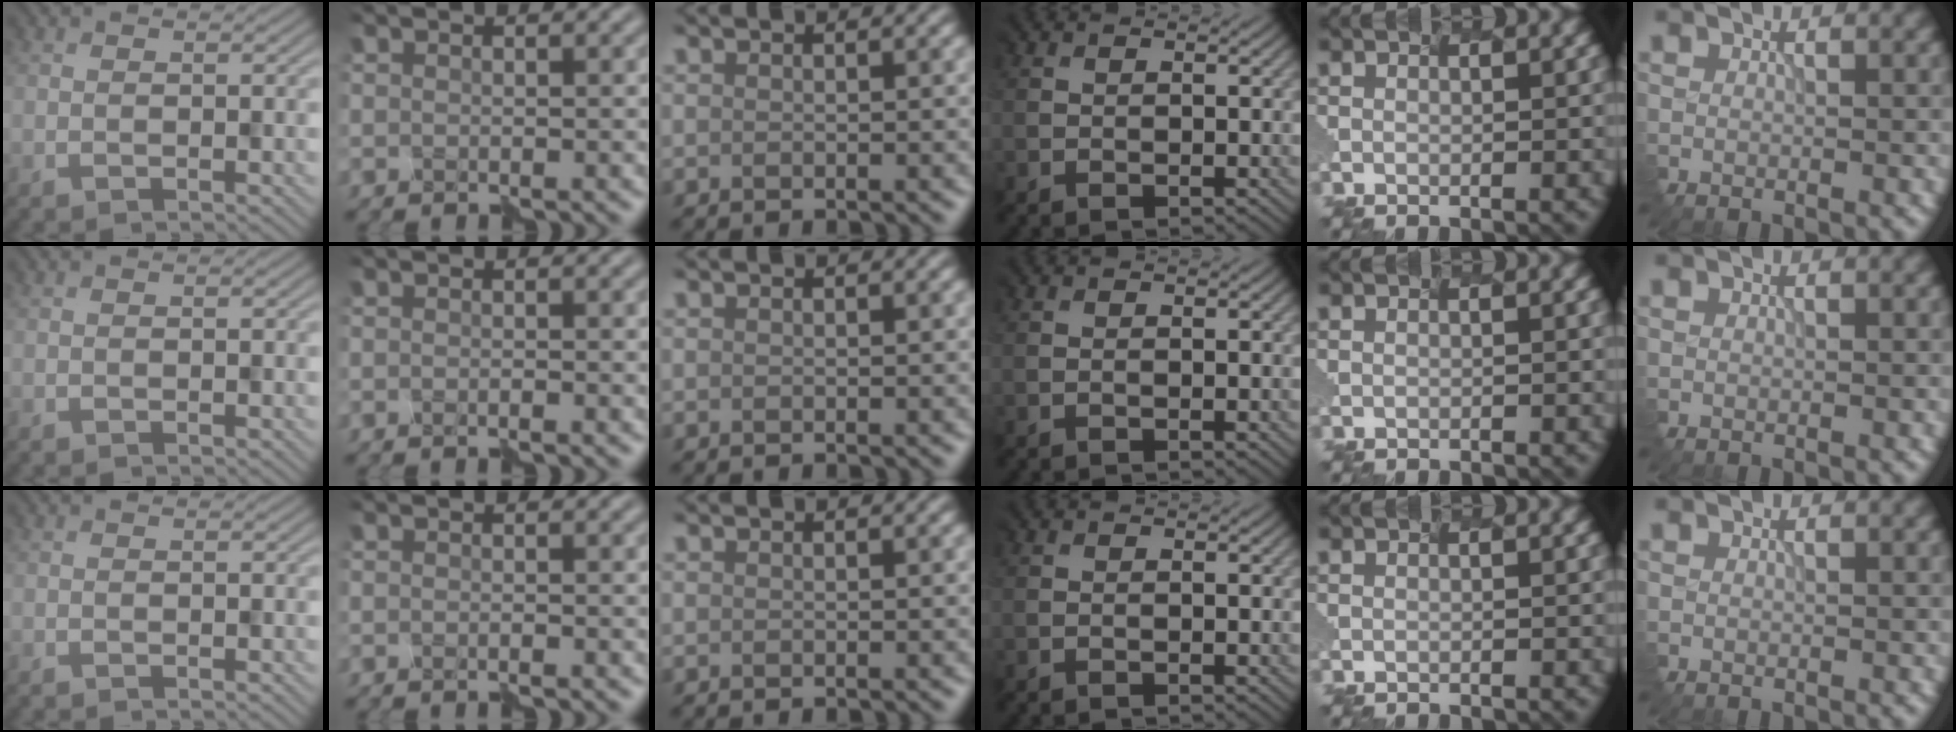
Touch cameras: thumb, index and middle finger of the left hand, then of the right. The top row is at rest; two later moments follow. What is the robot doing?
{"motion": "disassemble", "object": "puzzle pieces"}